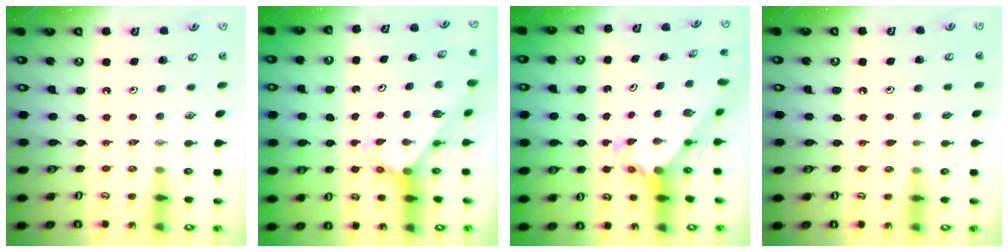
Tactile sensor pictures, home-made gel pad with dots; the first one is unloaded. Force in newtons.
{"total": 2.0, "press": 2.0, "slide": 0.1}
{"total": 2.6, "press": 2.6, "slide": 0.2}
{"total": 6.7, "press": 6.7, "slide": 0.5}